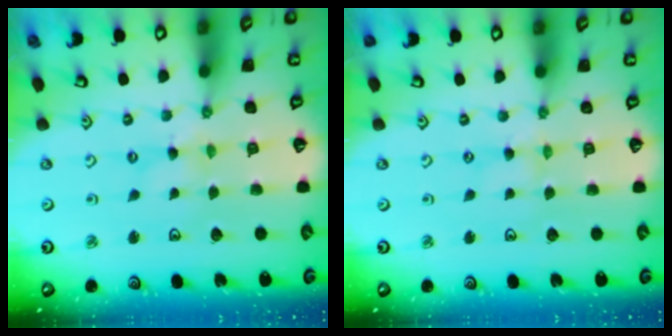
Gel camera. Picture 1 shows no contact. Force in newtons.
{"total": 0.0}